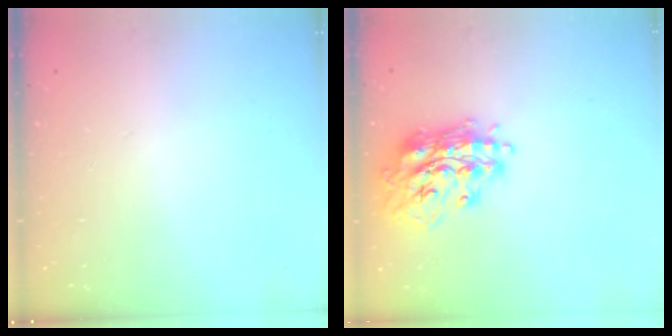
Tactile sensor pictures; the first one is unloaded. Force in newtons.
{"total": 17.4, "press": 17.4, "slide": 1.4}